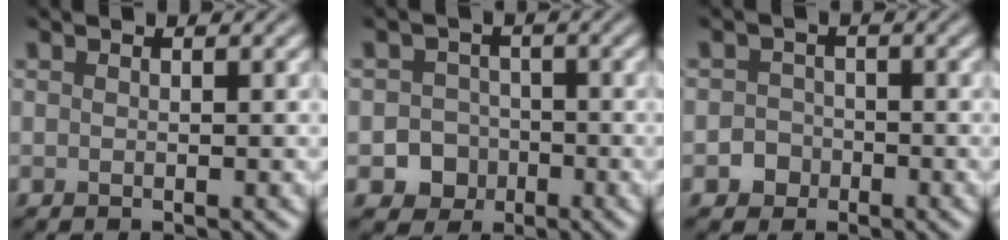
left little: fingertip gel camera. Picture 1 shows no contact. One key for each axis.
{"total": 3.7, "fx": -1.6, "fy": 3.3, "fz": 0.8, "tx": 0.019, "ty": 0.002, "tz": -0.037}
{"total": 1.8, "fx": -0.8, "fy": 1.6, "fz": 0.3, "tx": 0.008, "ty": 0.004, "tz": -0.020}